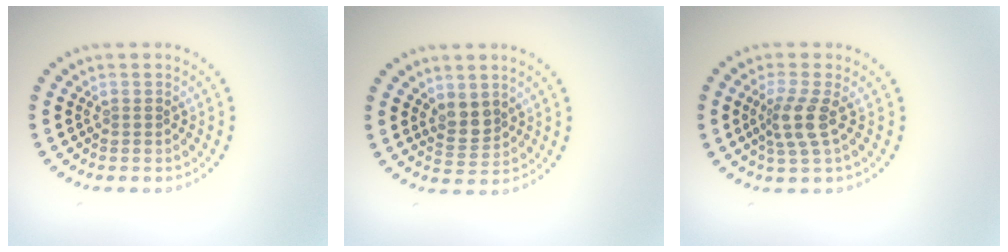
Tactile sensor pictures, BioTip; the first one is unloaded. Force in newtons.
{"total": 2.3, "press": 2.1, "slide": 1.1}
{"total": 2.8, "press": 2.2, "slide": 1.7}